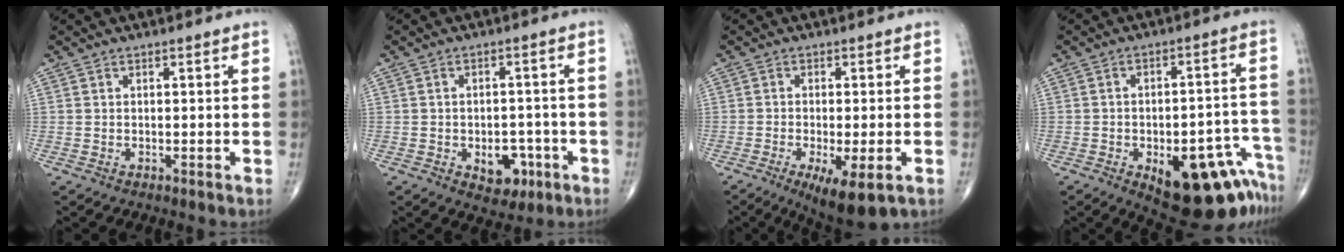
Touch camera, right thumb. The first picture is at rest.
{"total": 6.6, "force": [-2.5, 4.4, 4.3], "torque": [-0.027, 0.017, -0.025]}
{"total": 8.9, "force": [-3.8, 2.4, 7.7], "torque": [-0.122, -0.014, -0.056]}
{"total": 18.7, "force": [-9.8, 8.0, 13.7], "torque": [-0.103, 0.070, -0.116]}